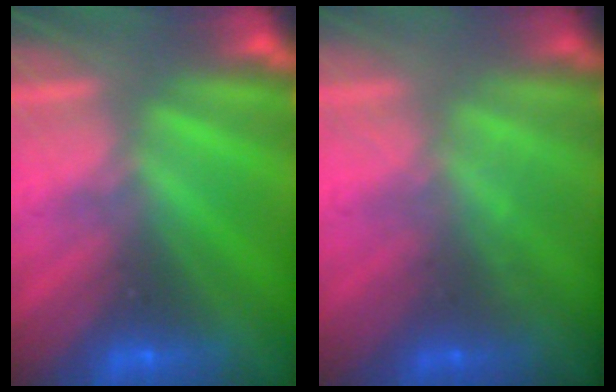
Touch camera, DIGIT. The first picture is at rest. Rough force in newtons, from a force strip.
{"total": 1.4}